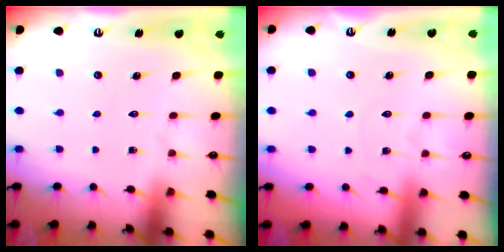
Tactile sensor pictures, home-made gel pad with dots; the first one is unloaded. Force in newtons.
{"total": 2.7, "press": 2.7, "slide": 0.3}